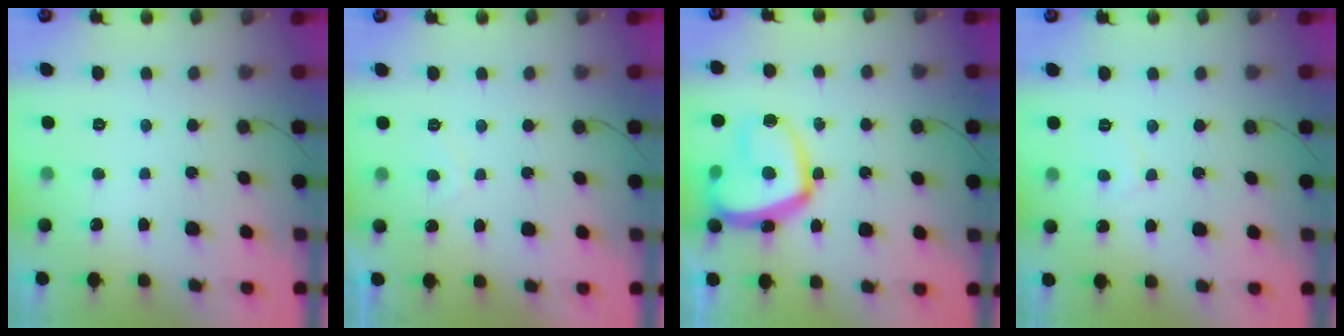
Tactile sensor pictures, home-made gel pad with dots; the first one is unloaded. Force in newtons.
{"total": 0.9, "press": 0.7, "slide": 0.6}
{"total": 18.6, "press": 18.5, "slide": 1.8}
{"total": 2.6, "press": 2.6, "slide": 0.2}